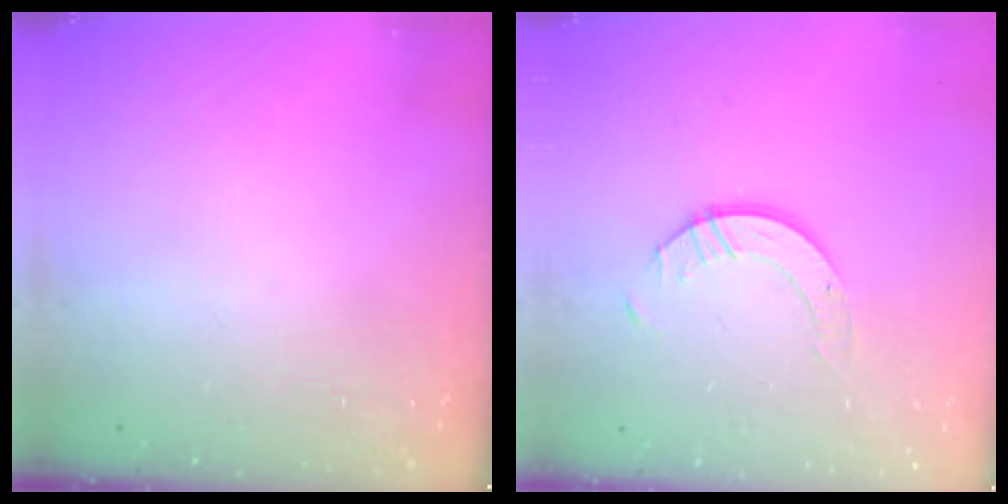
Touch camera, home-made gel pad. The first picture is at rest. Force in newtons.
{"total": 4.8, "press": 4.7, "slide": 0.4}